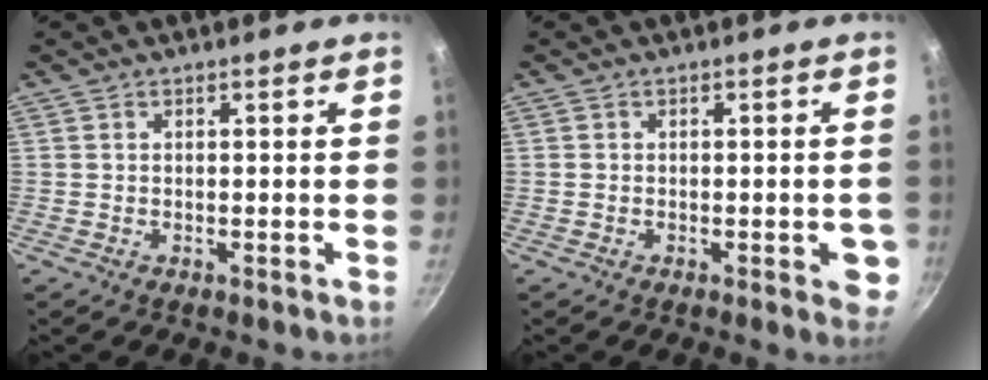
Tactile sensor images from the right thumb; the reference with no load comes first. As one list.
[{"total": 4.3, "force": [-1.2, 1.9, 3.7], "torque": [-0.026, 0.002, -0.016]}]